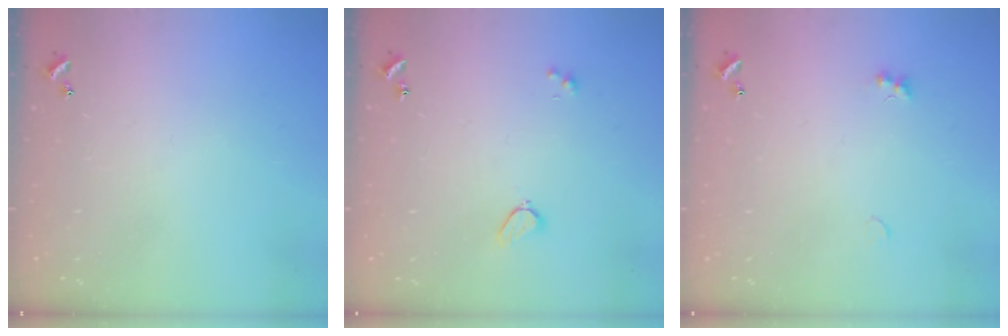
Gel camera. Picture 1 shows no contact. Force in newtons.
{"total": 2.0, "press": 1.9, "slide": 0.6}
{"total": 1.8, "press": 1.7, "slide": 0.4}